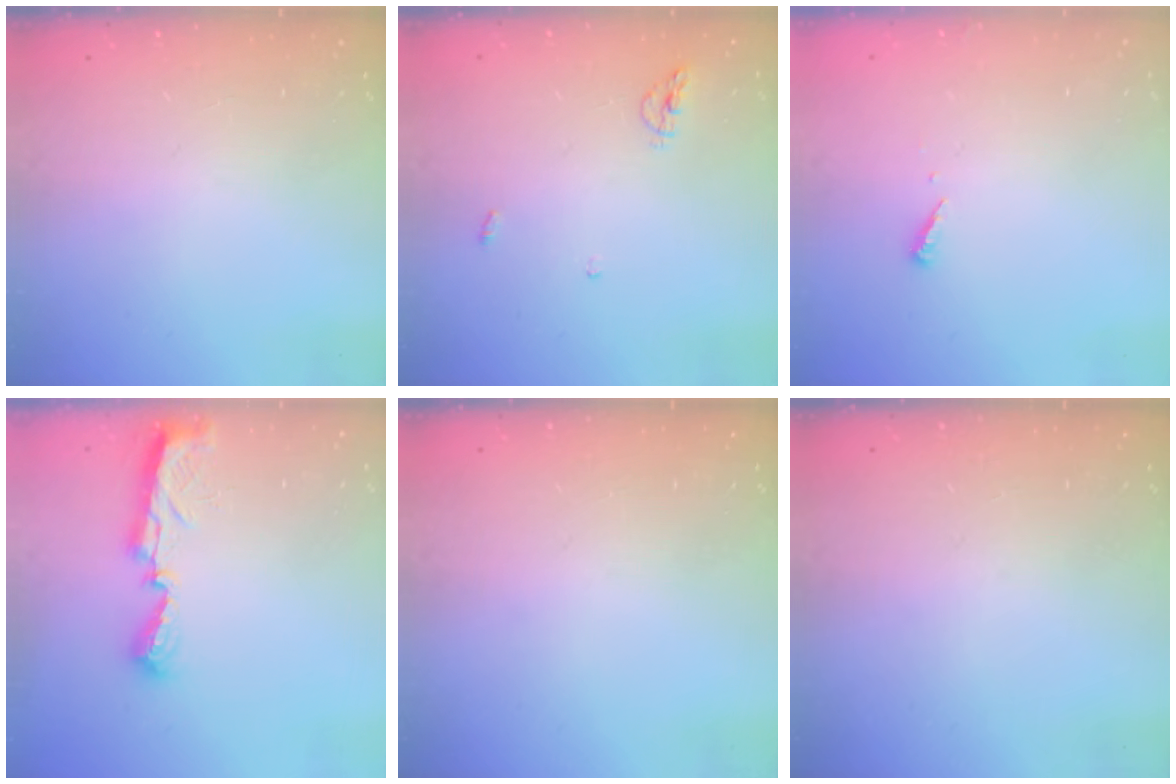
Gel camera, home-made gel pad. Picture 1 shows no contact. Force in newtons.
{"total": 4.6, "press": 4.5, "slide": 1.0}
{"total": 3.5, "press": 3.5, "slide": 0.2}
{"total": 7.9, "press": 7.8, "slide": 0.4}
{"total": 0.0}
{"total": 0.0}